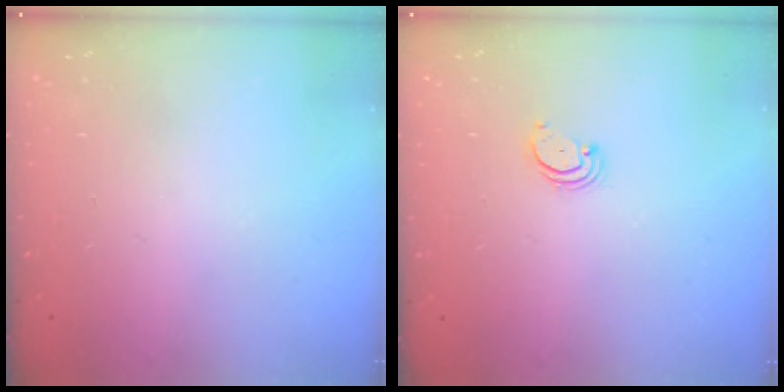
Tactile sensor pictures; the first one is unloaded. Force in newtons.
{"total": 2.2, "press": 2.2, "slide": 0.2}